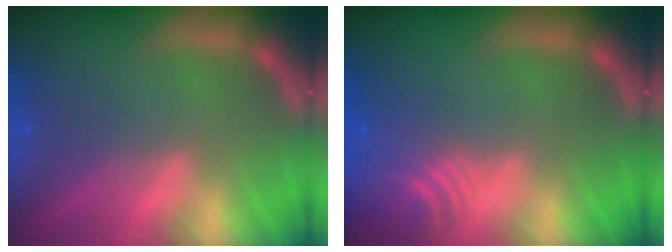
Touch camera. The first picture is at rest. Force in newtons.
{"total": 6.5}